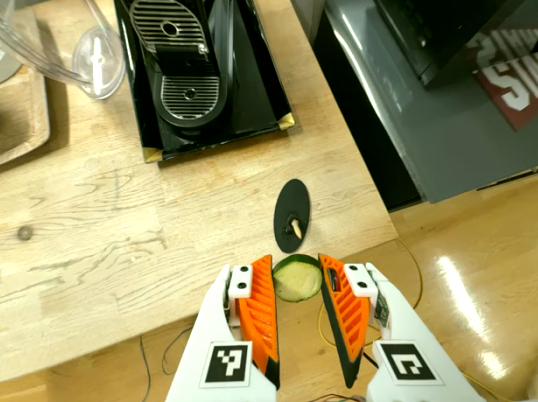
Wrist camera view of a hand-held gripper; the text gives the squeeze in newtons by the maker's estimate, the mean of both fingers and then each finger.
{"total": 7.3, "left": 7.4, "right": 7.3}